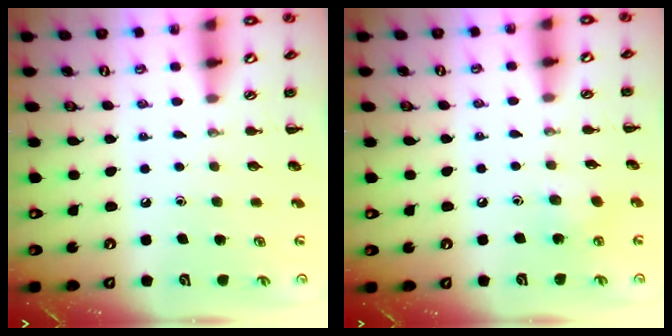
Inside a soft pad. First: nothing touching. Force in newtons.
{"total": 5.4, "press": 5.3, "slide": 1.1}